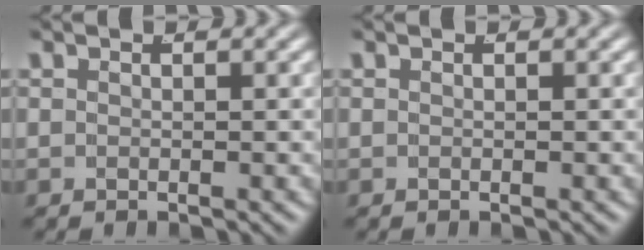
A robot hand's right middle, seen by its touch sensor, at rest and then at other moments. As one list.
[{"total": 0.0}]